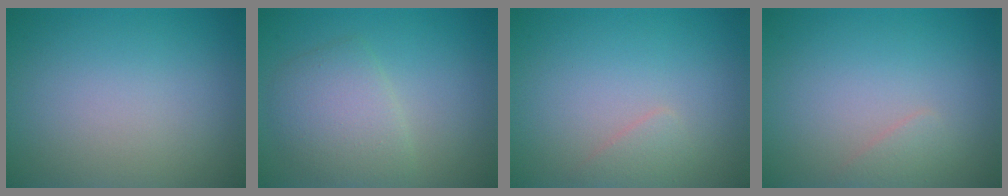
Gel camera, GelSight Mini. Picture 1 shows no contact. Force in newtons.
{"total": 3.7, "press": 3.7, "slide": 0.1}
{"total": 1.1, "press": 1.1, "slide": 0.1}
{"total": 0.9, "press": 0.9, "slide": 0.1}